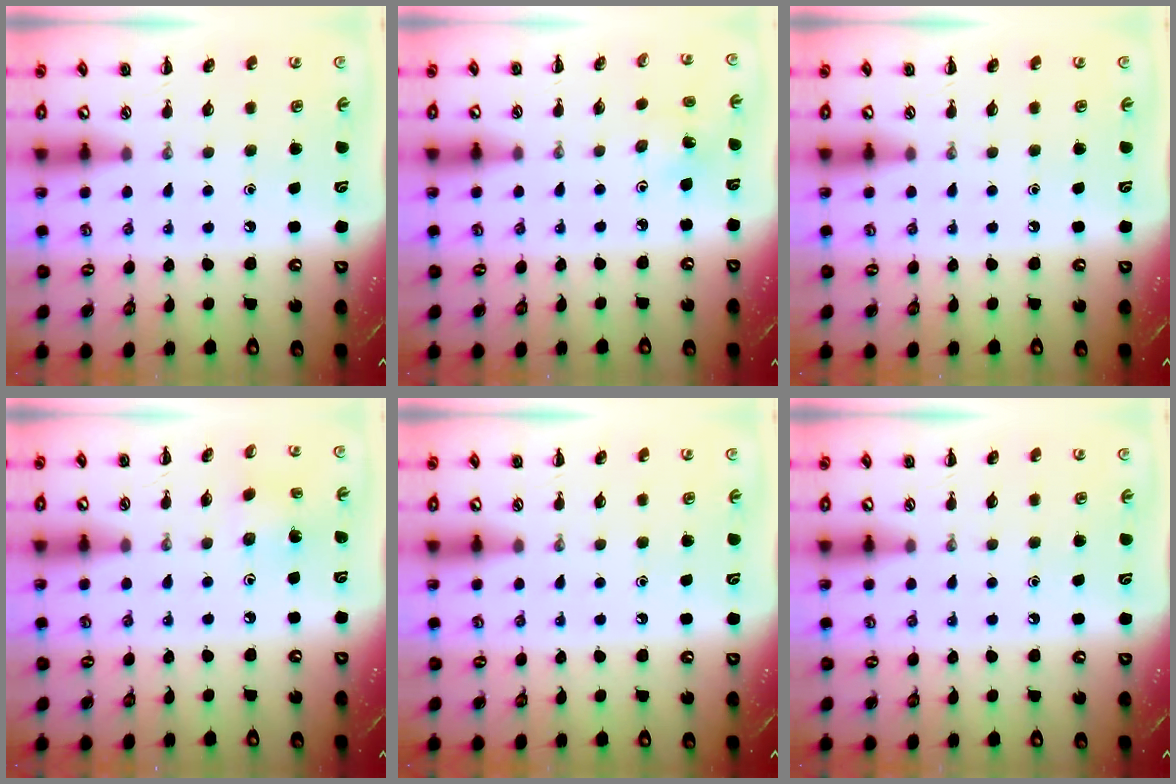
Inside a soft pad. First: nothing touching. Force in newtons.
{"total": 3.0, "press": 2.9, "slide": 0.9}
{"total": 0.0}
{"total": 1.9, "press": 1.7, "slide": 0.7}
{"total": 0.0}
{"total": 0.0}